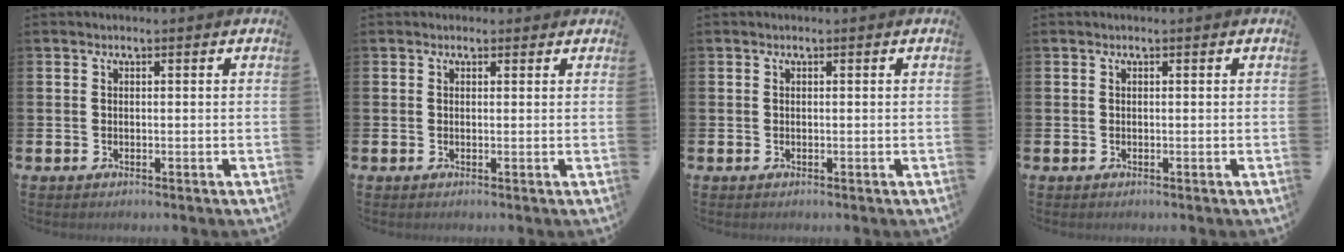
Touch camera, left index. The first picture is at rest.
{"total": 0.8, "force": [0.5, 0.6, 0.0], "torque": [0.010, 0.003, 0.007]}
{"total": 0.0}
{"total": 0.0}